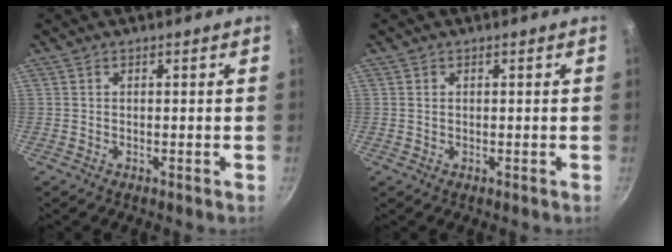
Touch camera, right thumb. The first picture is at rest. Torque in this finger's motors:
{"motor_torque": [-0.26, 0.26, -0.12, 0.12, -0.03]}